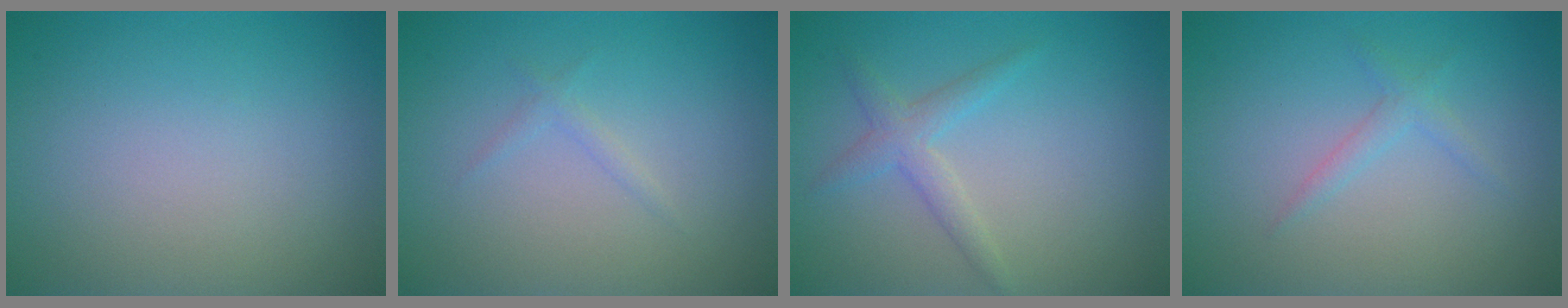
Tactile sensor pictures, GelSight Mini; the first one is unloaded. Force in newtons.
{"total": 0.8, "press": 0.8, "slide": 0.1}
{"total": 2.1, "press": 2.1, "slide": 0.1}
{"total": 1.3, "press": 1.2, "slide": 0.1}